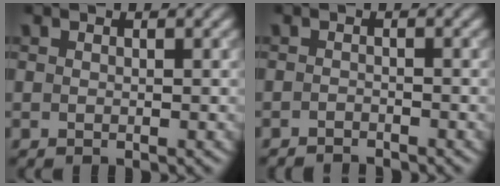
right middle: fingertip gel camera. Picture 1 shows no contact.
{"total": 1.4, "force": [-1.4, 0.2, 0.1], "torque": [0.001, -0.005, -0.024]}